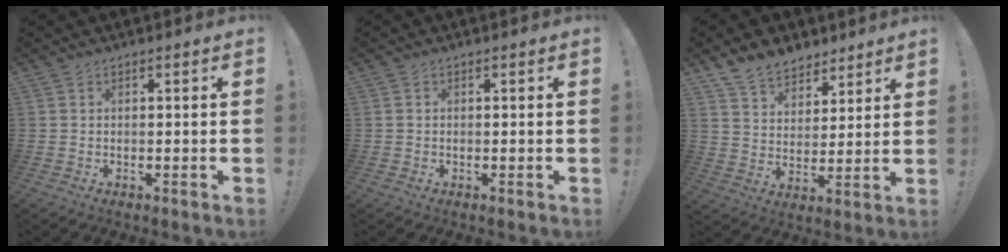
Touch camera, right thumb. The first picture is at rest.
{"total": 0.0}
{"total": 10.1, "force": [7.9, 5.8, 2.3], "torque": [-0.051, -0.055, 0.157]}